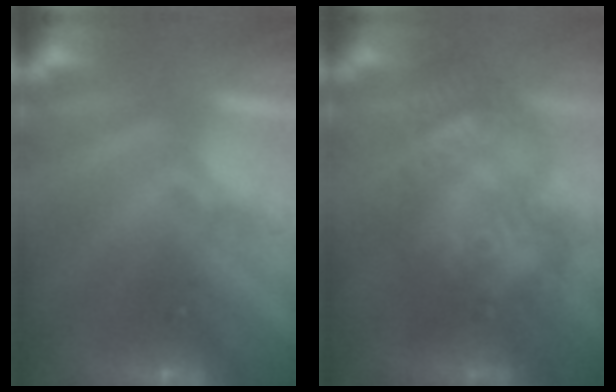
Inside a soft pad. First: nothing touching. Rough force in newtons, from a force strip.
{"total": 4.4}